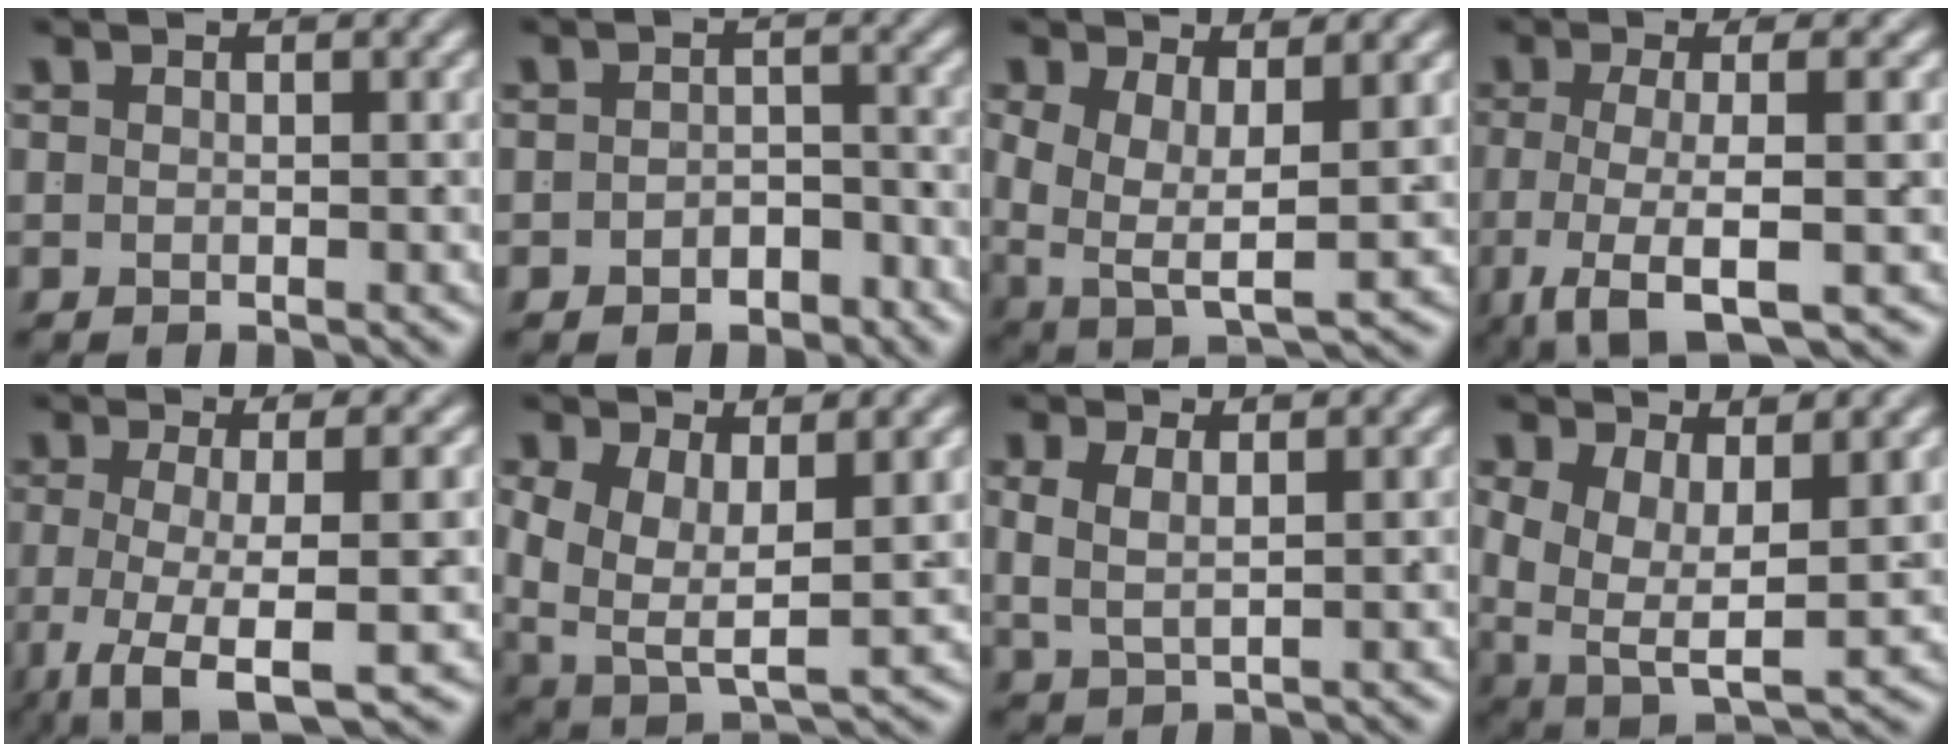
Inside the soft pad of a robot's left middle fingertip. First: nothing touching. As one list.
[{"total": 2.6, "force": [-2.1, 1.4, 0.6], "torque": [0.001, -0.009, -0.031]}, {"total": 6.2, "force": [-0.1, 4.0, 4.8], "torque": [-0.106, -0.030, 0.013]}, {"total": 6.6, "force": [-3.3, 2.0, 5.4], "torque": [-0.119, -0.033, -0.033]}, {"total": 7.7, "force": [-4.5, 2.4, 5.7], "torque": [-0.127, -0.044, -0.050]}, {"total": 7.0, "force": [0.0, 5.0, 5.0], "torque": [-0.121, -0.035, 0.015]}, {"total": 3.4, "force": [0.9, 2.2, 2.5], "torque": [-0.055, -0.006, 0.022]}, {"total": 7.3, "force": [-0.9, 5.1, 5.1], "torque": [-0.118, -0.044, 0.007]}]